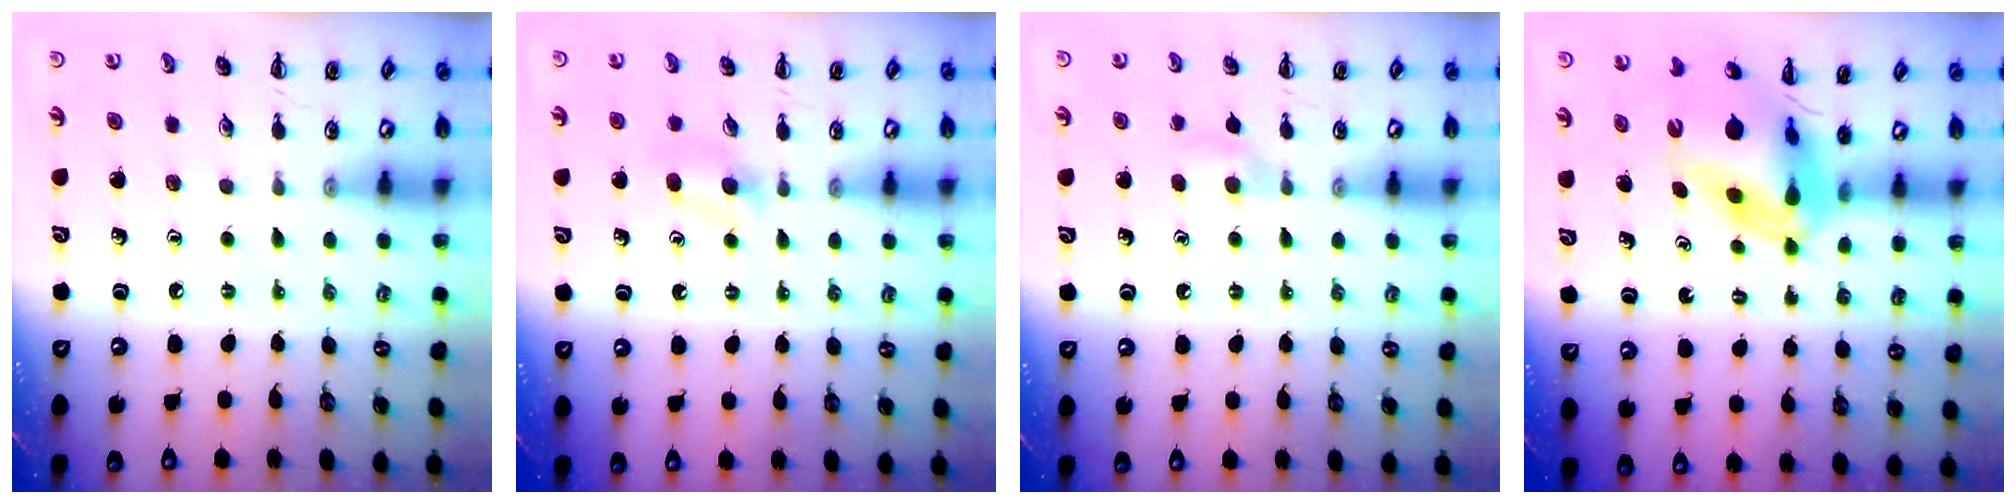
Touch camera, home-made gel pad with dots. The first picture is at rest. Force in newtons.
{"total": 3.3, "press": 3.0, "slide": 1.3}
{"total": 4.0, "press": 3.7, "slide": 1.6}
{"total": 10.2, "press": 9.8, "slide": 2.8}